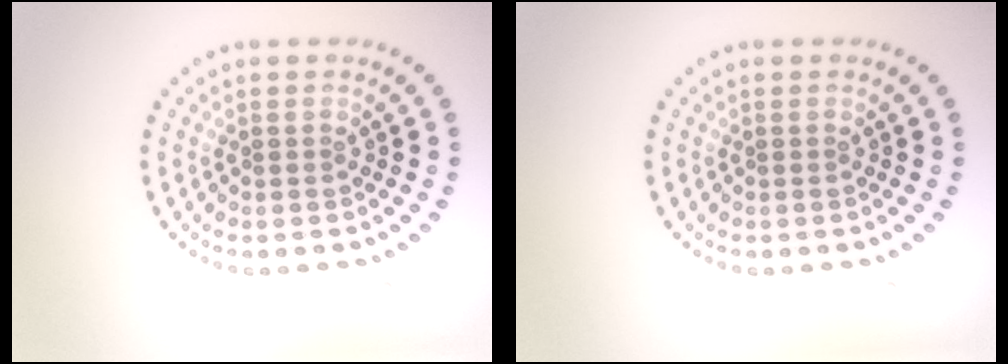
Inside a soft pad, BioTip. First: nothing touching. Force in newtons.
{"total": 0.0}